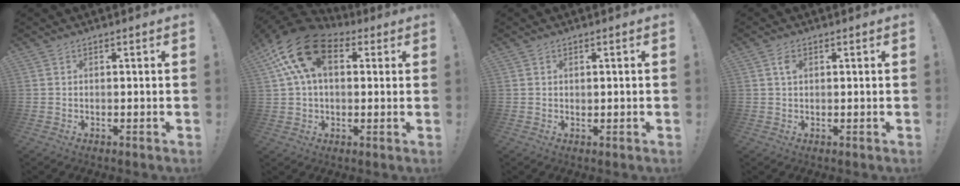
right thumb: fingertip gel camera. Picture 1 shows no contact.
{"total": 18.9, "force": [7.4, 11.2, 13.3], "torque": [-0.256, -0.019, 0.130]}
{"total": 0.8, "force": [0.7, 0.4, 0.0], "torque": [0.000, 0.002, 0.014]}
{"total": 2.4, "force": [0.8, 1.3, 1.8], "torque": [-0.024, -0.001, 0.011]}